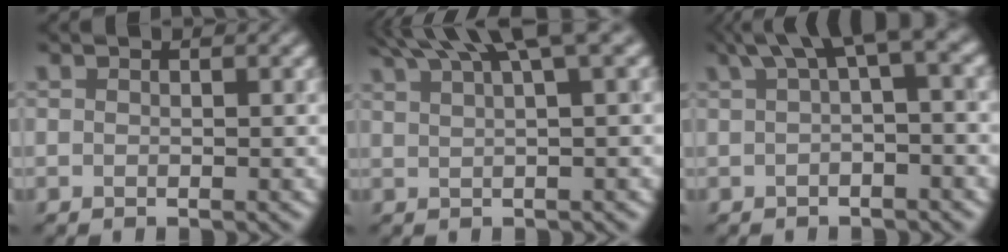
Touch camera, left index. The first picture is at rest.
{"total": 7.0, "force": [5.0, 1.0, 4.8], "torque": [-0.054, 0.025, 0.070]}
{"total": 5.2, "force": [2.1, 1.3, 4.6], "torque": [-0.054, 0.022, 0.029]}